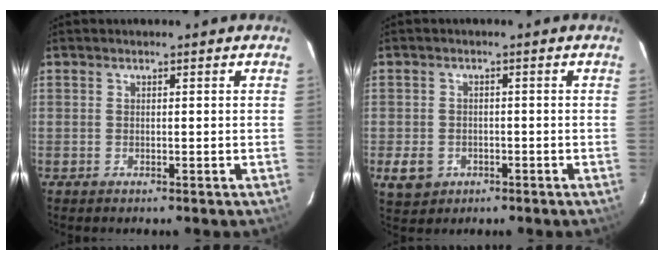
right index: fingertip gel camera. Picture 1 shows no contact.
{"total": 5.2, "force": [-1.7, 4.6, 1.9], "torque": [-0.051, 0.006, -0.018]}